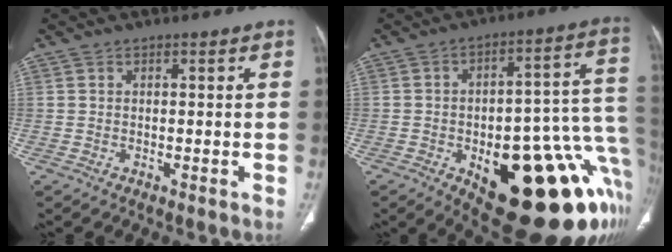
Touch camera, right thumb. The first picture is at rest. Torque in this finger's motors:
{"motor_torque": [2.62, 2.39, 1.82, -0.95, 0.14]}